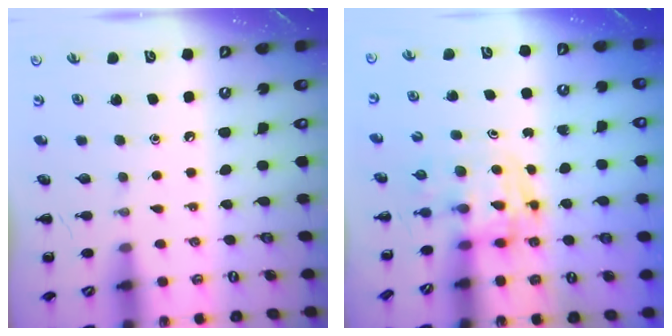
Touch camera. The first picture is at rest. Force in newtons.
{"total": 3.7, "press": 3.6, "slide": 0.6}